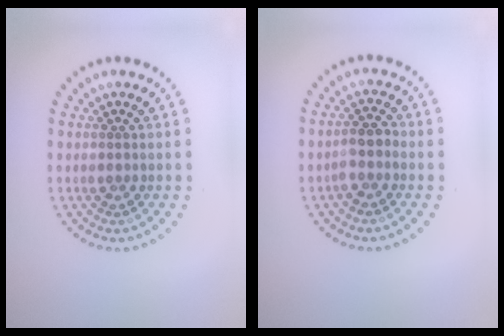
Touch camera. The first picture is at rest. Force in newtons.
{"total": 1.8, "press": 1.7, "slide": 0.8}